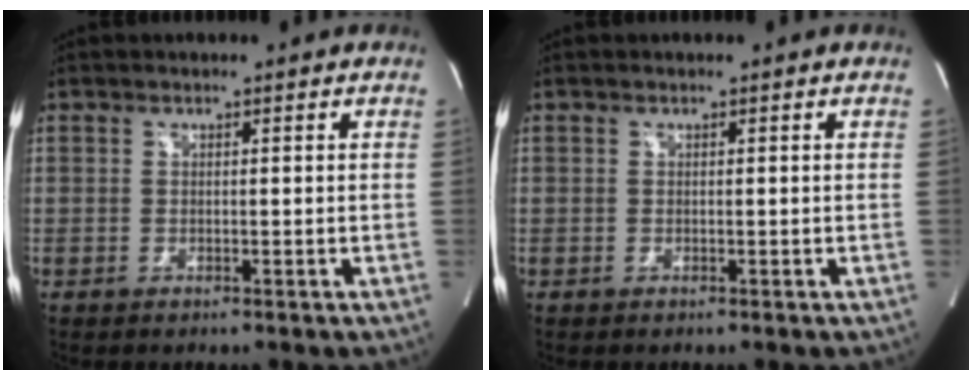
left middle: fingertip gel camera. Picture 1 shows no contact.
{"total": 0.0}